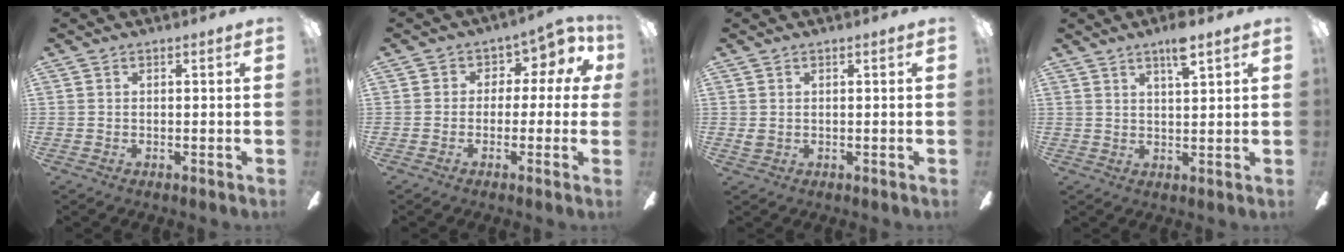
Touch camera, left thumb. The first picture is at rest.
{"total": 5.6, "force": [0.6, 4.2, 3.6], "torque": [-0.050, -0.002, 0.007]}
{"total": 1.1, "force": [0.1, 0.9, 0.7], "torque": [-0.013, 0.004, 0.002]}
{"total": 5.8, "force": [4.2, 0.8, 4.0], "torque": [-0.071, -0.016, 0.067]}